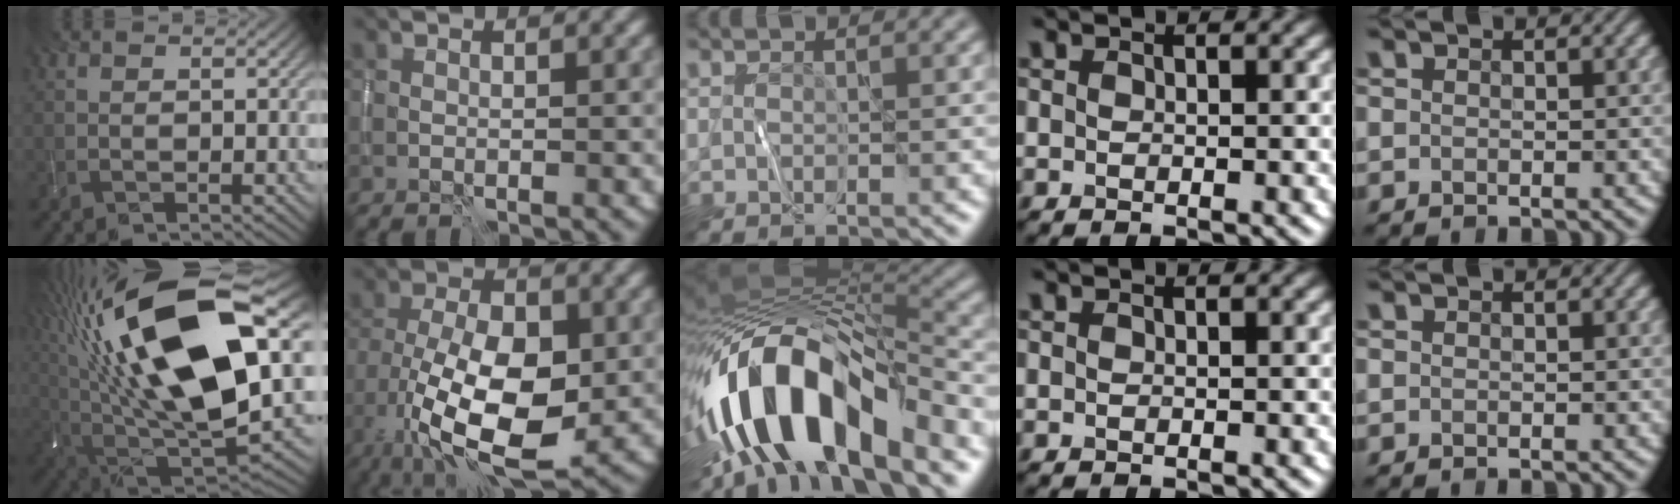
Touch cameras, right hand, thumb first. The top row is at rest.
{"thumb": {"total": 22.2, "force": [7.0, 10.0, 18.6], "torque": [-0.395, 0.016, 0.135]}, "index": {"total": 11.9, "force": [-3.6, 5.4, 9.9], "torque": [-0.175, -0.012, -0.064]}, "middle": {"total": 13.4, "force": [-6.0, 5.5, 10.6], "torque": [-0.189, -0.001, -0.103]}}